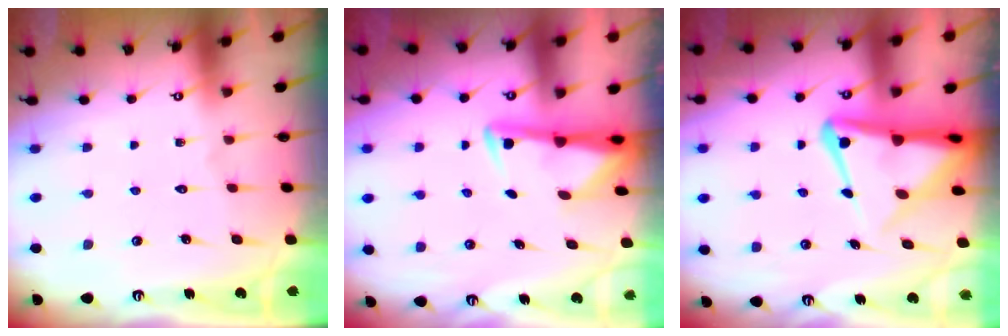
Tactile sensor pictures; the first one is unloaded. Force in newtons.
{"total": 2.9, "press": 2.9, "slide": 0.5}
{"total": 10.1, "press": 10.0, "slide": 1.5}